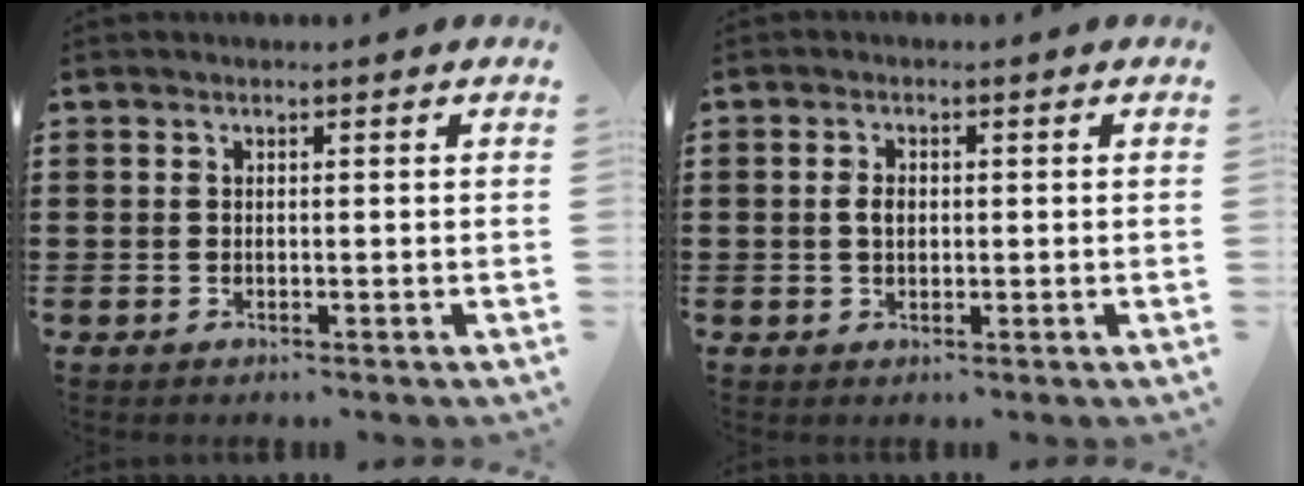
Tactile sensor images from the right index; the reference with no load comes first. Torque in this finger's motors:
{"motor_torque": [1.30, 0.84, 0.22, 0.06]}